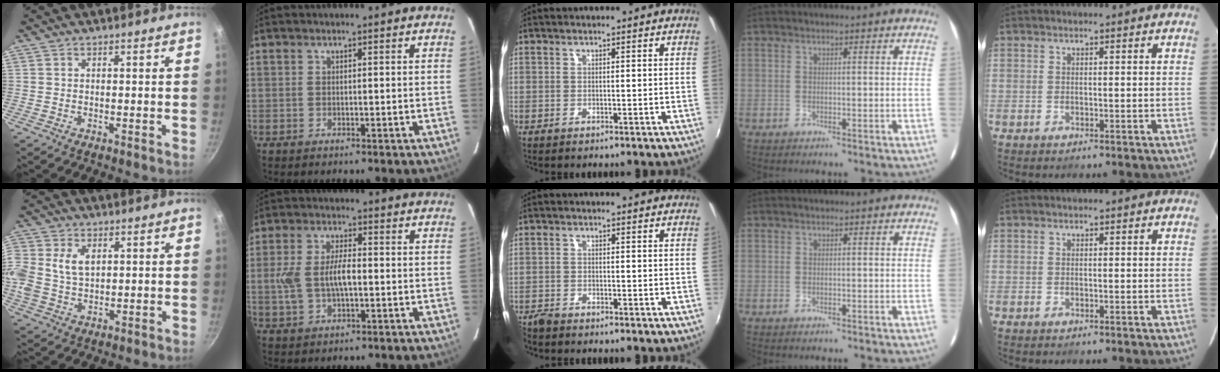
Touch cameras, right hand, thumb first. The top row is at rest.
{"thumb": {"total": 9.7, "force": [2.1, 6.9, 6.5], "torque": [-0.135, 0.002, 0.037]}, "index": {"total": 8.2, "force": [-0.8, 3.9, 7.1], "torque": [-0.149, 0.006, -0.011]}, "middle": {"total": 2.4, "force": [-2.3, 0.7, 0.4], "torque": [-0.018, -0.009, -0.048]}}